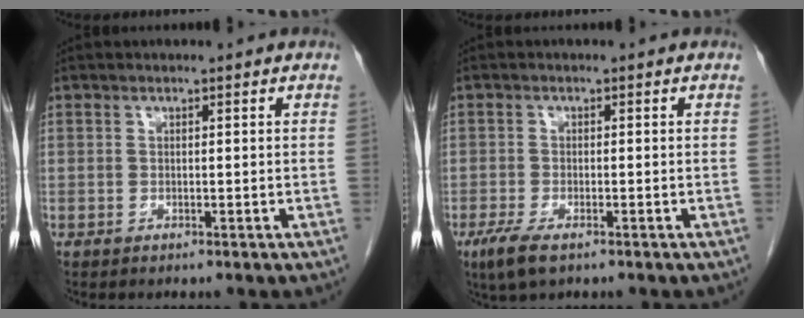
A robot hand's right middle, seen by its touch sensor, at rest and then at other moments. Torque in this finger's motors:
{"motor_torque": [0.78, -0.31, 0.03, 0.07]}